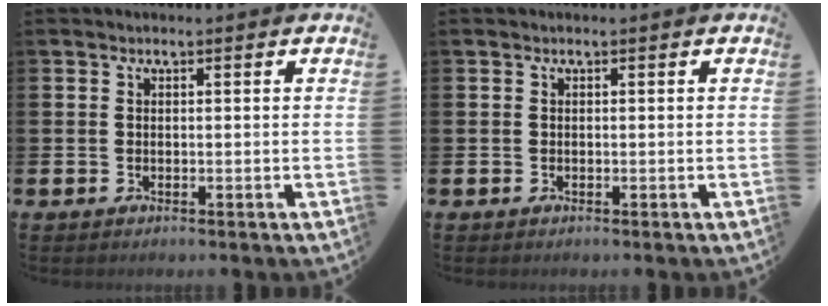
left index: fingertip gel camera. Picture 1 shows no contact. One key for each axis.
{"total": 0.0}